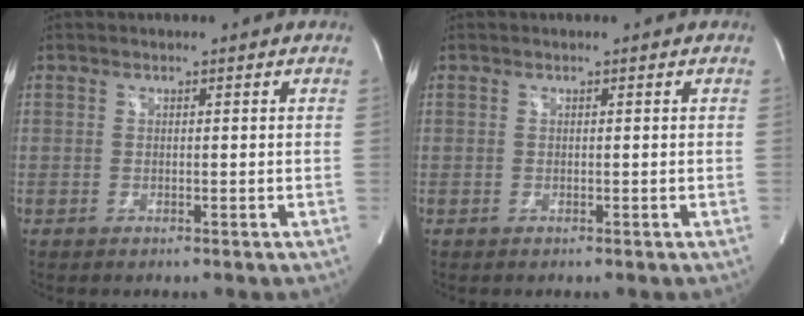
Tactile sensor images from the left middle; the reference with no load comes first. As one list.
[{"total": 0.0}]